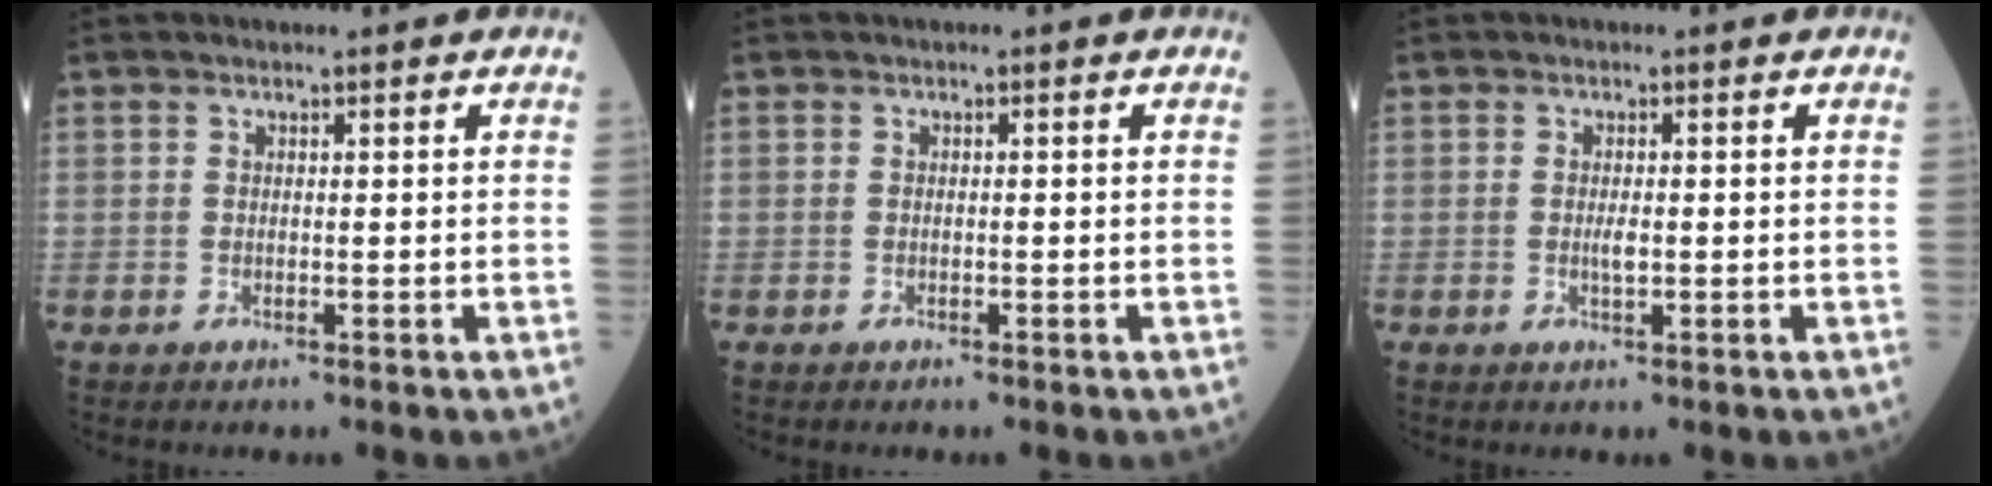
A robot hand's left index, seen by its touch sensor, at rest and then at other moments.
{"total": 0.0}
{"total": 1.4, "force": [-0.3, 0.3, 1.3], "torque": [-0.025, -0.005, -0.006]}